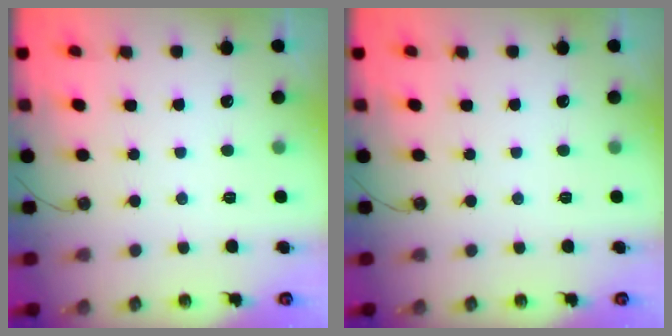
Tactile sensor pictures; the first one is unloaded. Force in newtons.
{"total": 0.0}